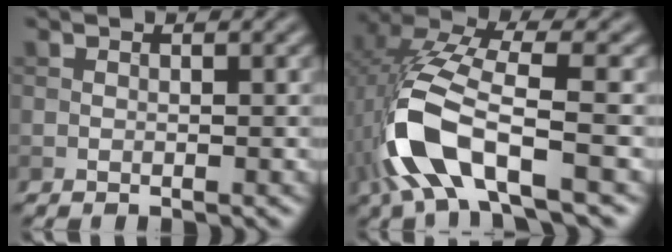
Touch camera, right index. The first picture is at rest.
{"total": 9.7, "force": [-3.2, 3.5, 8.4], "torque": [-0.193, 0.004, -0.071]}